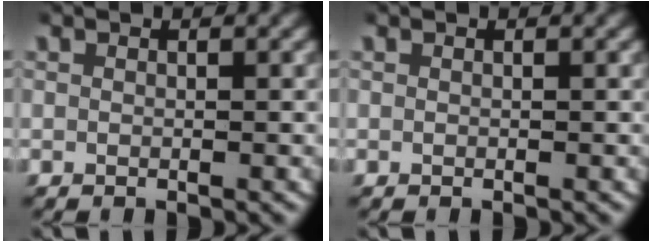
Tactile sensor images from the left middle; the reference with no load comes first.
{"total": 0.0}